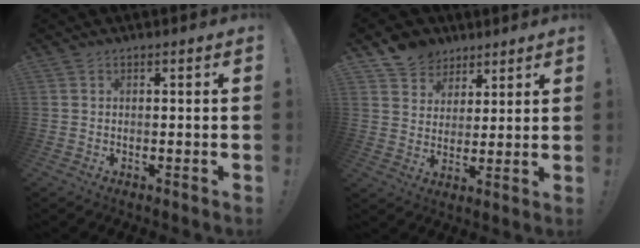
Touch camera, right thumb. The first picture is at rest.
{"total": 8.1, "force": [5.1, 6.2, 0.7], "torque": [-0.016, -0.035, 0.106]}